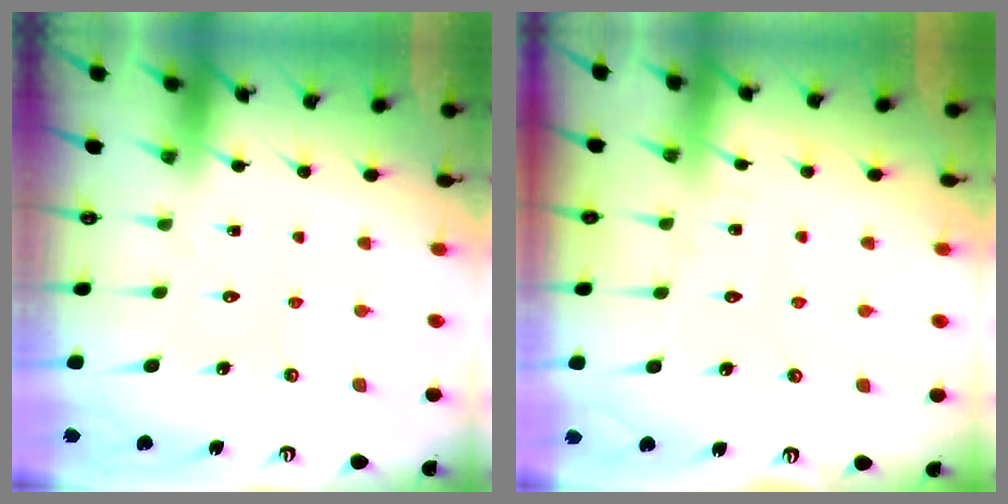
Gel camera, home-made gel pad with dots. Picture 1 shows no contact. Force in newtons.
{"total": 2.9, "press": 2.9, "slide": 0.3}